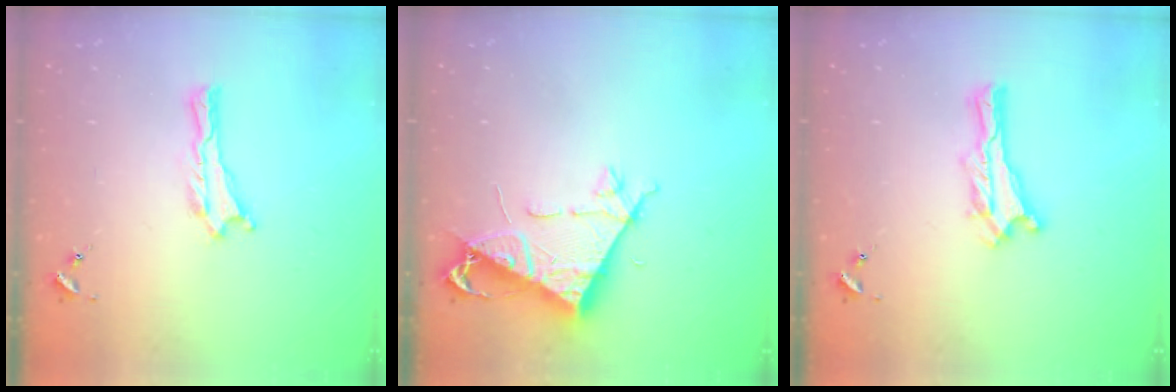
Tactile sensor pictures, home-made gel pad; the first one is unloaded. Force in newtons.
{"total": 7.7, "press": 7.6, "slide": 1.2}
{"total": 0.0}